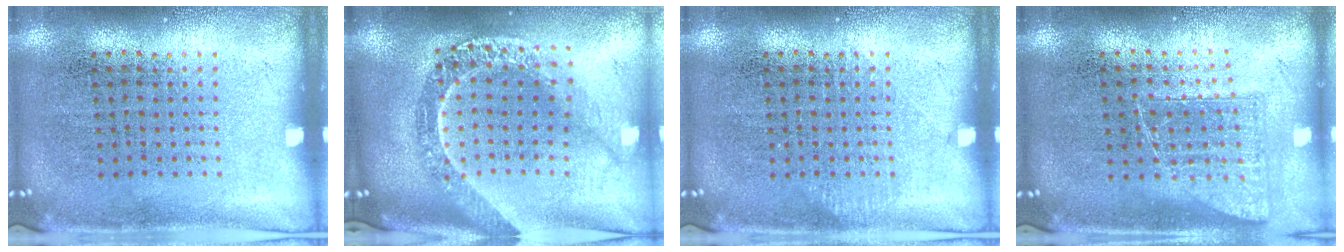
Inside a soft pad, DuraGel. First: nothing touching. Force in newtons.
{"total": 2.8, "press": 2.2, "slide": 1.7}
{"total": 0.8, "press": 0.7, "slide": 0.2}
{"total": 1.0, "press": 0.9, "slide": 0.5}